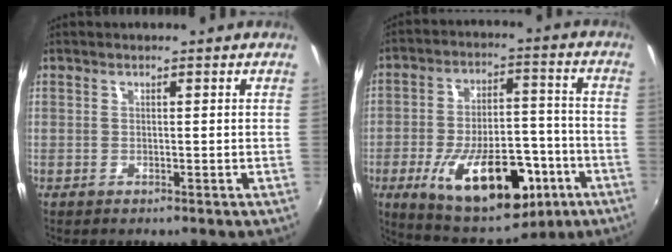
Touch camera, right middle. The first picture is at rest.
{"total": 21.9, "force": [-9.5, 10.8, 16.5], "torque": [-0.291, -0.004, -0.122]}